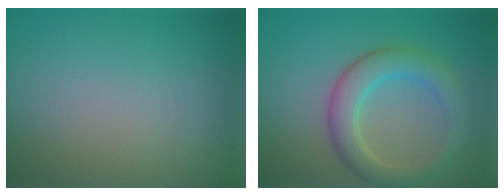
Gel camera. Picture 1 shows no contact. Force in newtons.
{"total": 4.6, "press": 4.6, "slide": 0.1}